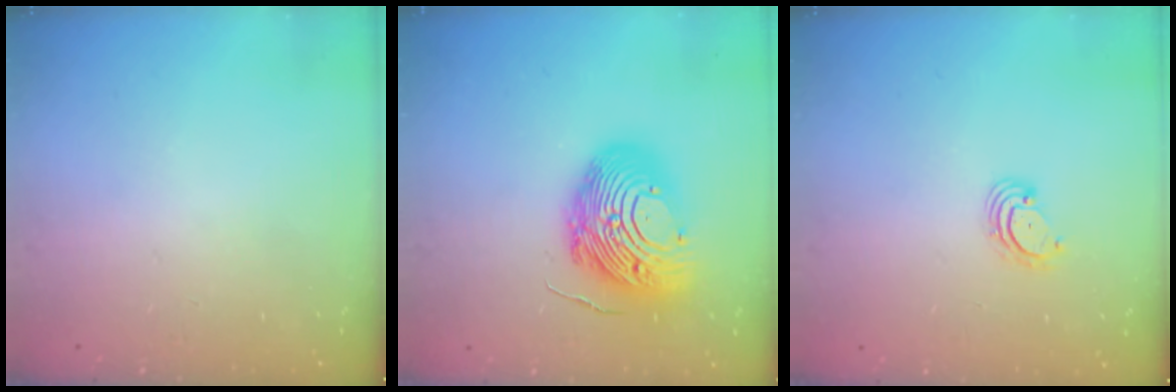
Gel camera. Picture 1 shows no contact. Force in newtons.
{"total": 17.6, "press": 17.5, "slide": 2.2}
{"total": 2.9, "press": 2.9, "slide": 0.4}